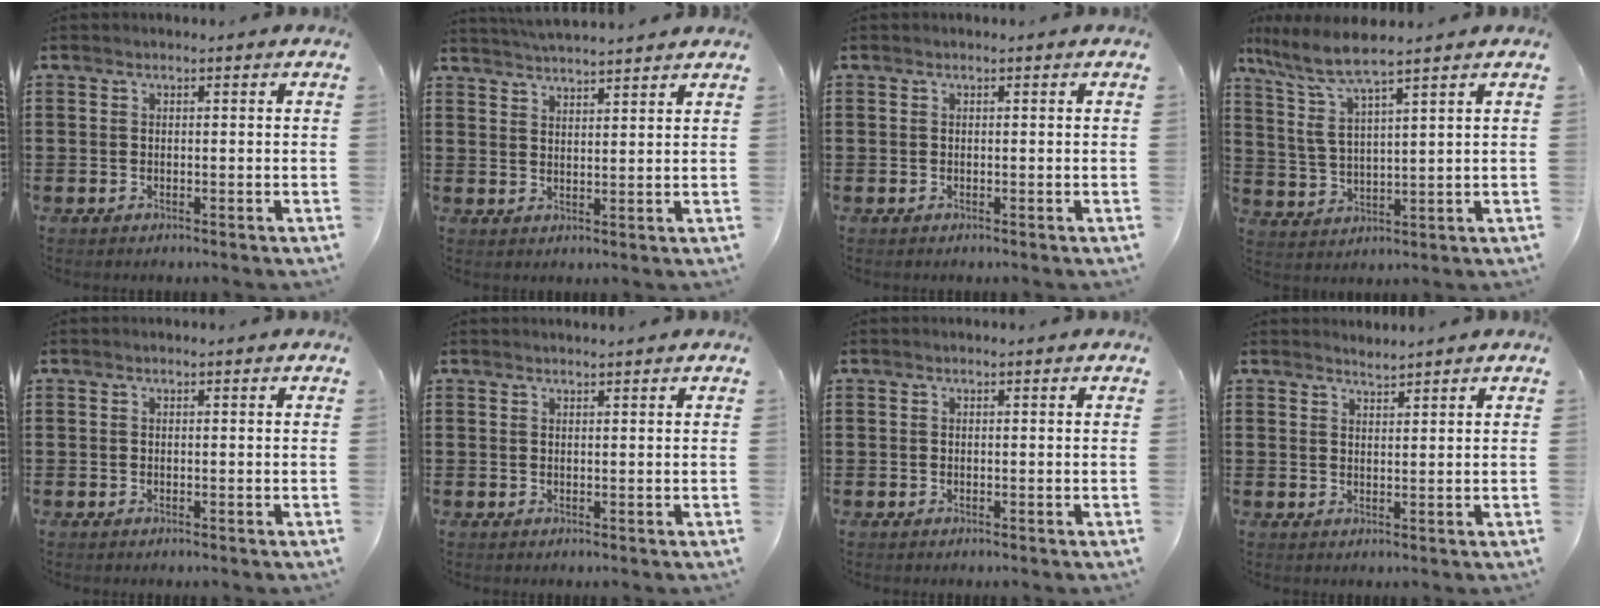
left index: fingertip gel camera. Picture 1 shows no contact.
{"total": 3.4, "force": [3.4, -0.6, 0.0], "torque": [-0.010, -0.014, 0.062]}
{"total": 0.0}
{"total": 6.7, "force": [5.0, 0.6, 4.4], "torque": [-0.113, -0.031, 0.082]}
{"total": 0.0}
{"total": 0.9, "force": [0.9, -0.1, 0.2], "torque": [-0.004, -0.002, 0.018]}
{"total": 0.0}
{"total": 1.6, "force": [1.6, -0.2, 0.1], "torque": [-0.005, 0.001, 0.032]}